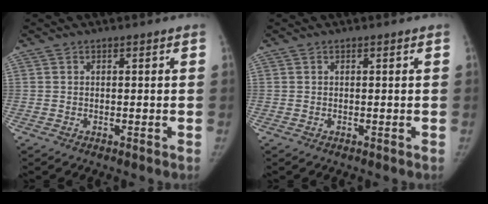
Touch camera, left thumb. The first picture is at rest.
{"total": 0.0}